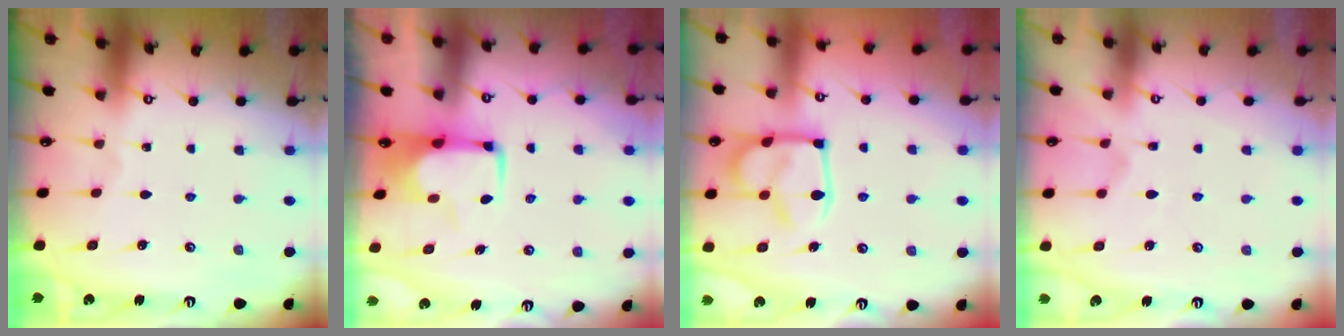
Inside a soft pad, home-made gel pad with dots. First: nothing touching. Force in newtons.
{"total": 1.2, "press": 1.0, "slide": 0.6}
{"total": 9.8, "press": 9.7, "slide": 1.3}
{"total": 2.1, "press": 1.8, "slide": 1.2}